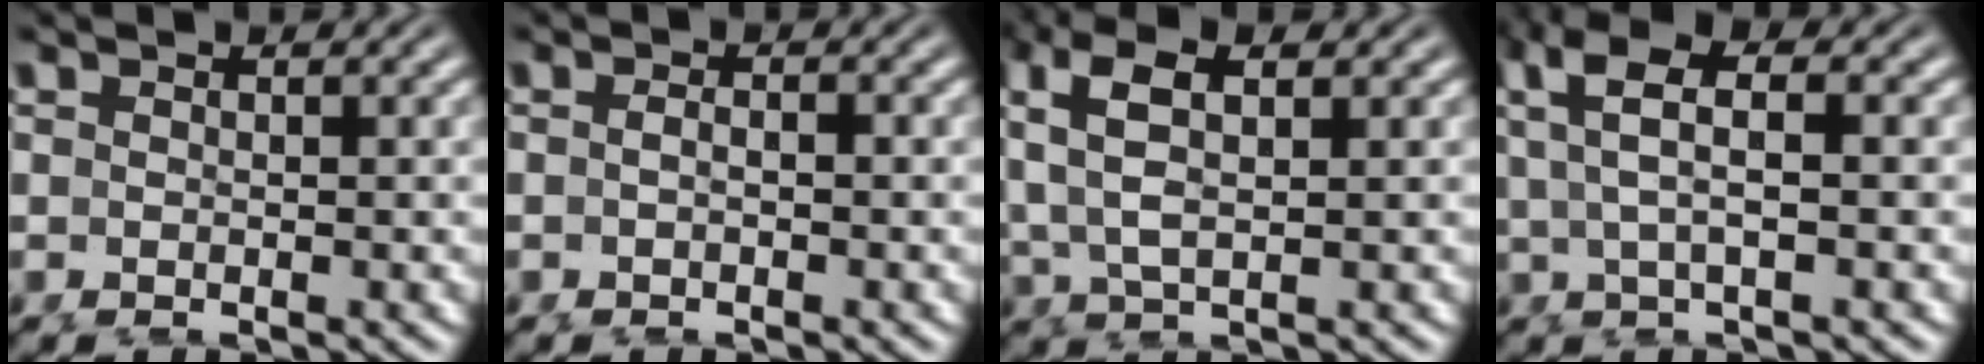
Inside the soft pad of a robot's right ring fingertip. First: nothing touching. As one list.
[{"total": 1.1, "force": [-0.6, 0.4, 0.9], "torque": [-0.019, 0.000, -0.011]}, {"total": 5.6, "force": [1.7, 2.9, 4.4], "torque": [-0.109, -0.003, 0.034]}, {"total": 6.6, "force": [2.9, 3.0, 5.2], "torque": [-0.098, 0.021, 0.039]}]